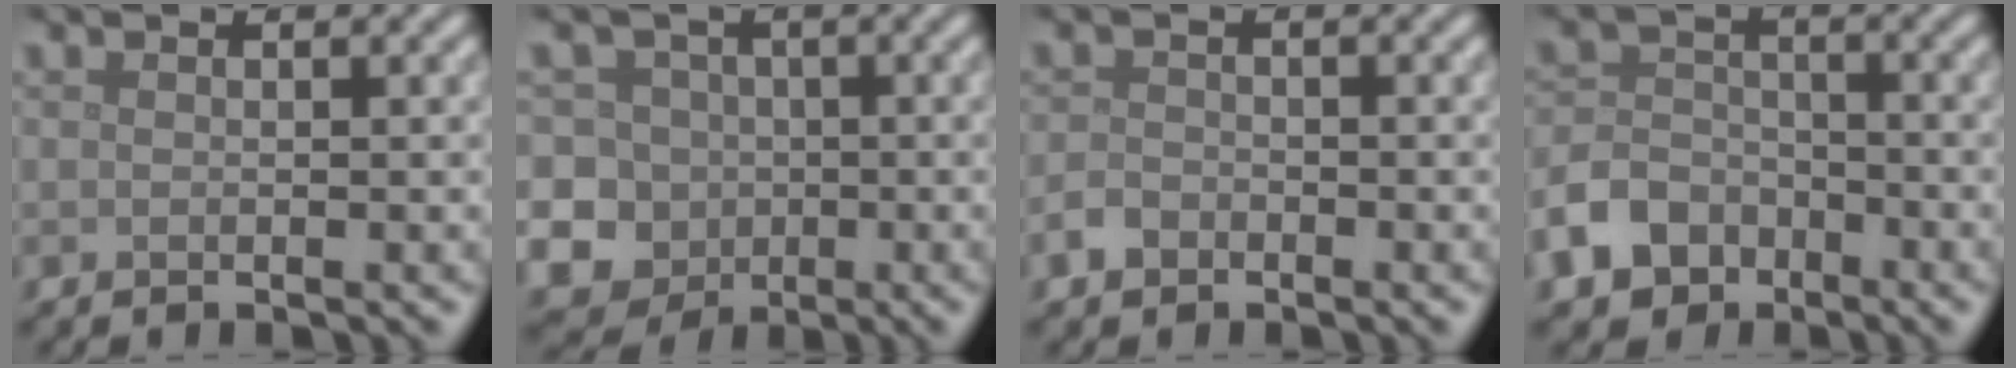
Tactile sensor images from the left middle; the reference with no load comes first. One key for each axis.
{"total": 12.1, "fx": -3.5, "fy": 11.0, "fz": 3.3, "tx": -0.077, "ty": 0.002, "tz": -0.088}
{"total": 1.6, "fx": -1.1, "fy": 1.1, "fz": 0.5, "tx": -0.005, "ty": 0.002, "tz": -0.026}
{"total": 5.5, "fx": -3.4, "fy": 3.9, "fz": 1.8, "tx": -0.029, "ty": -0.001, "tz": -0.074}